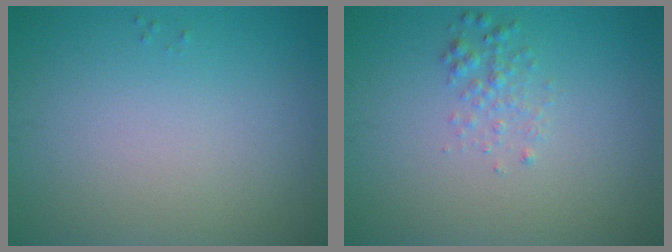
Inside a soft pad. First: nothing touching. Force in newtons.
{"total": 1.4, "press": 1.4, "slide": 0.0}